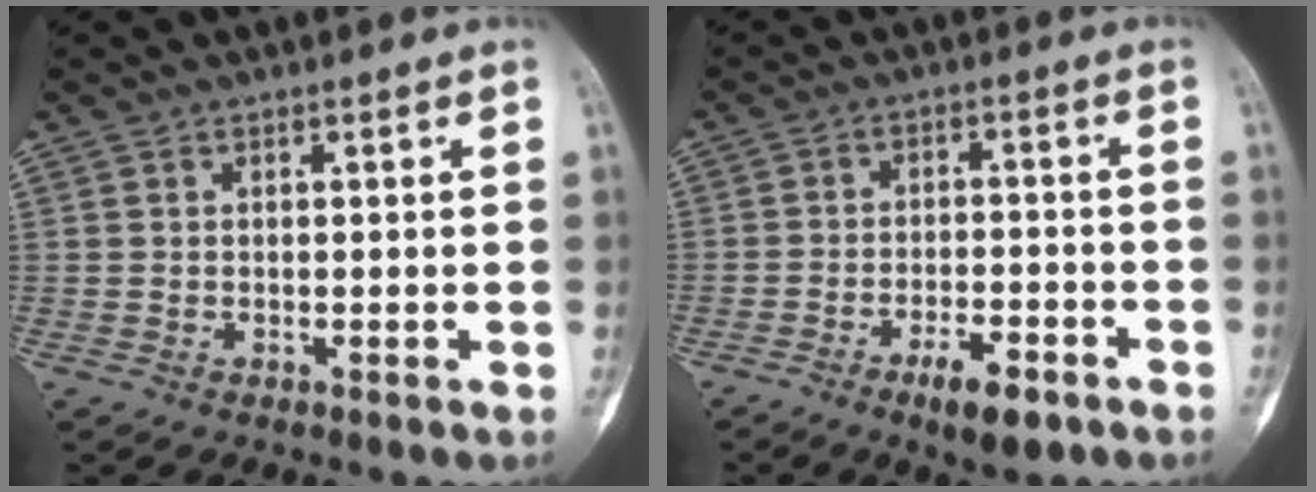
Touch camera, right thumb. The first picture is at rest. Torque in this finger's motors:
{"motor_torque": [3.49, -0.33, 0.00, -2.77, -0.11]}